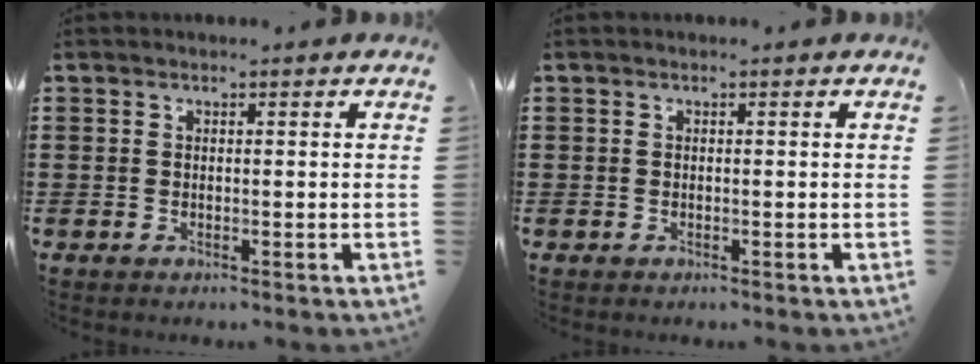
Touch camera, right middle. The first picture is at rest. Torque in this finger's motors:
{"motor_torque": [1.35, 0.41, 0.02, 0.01]}